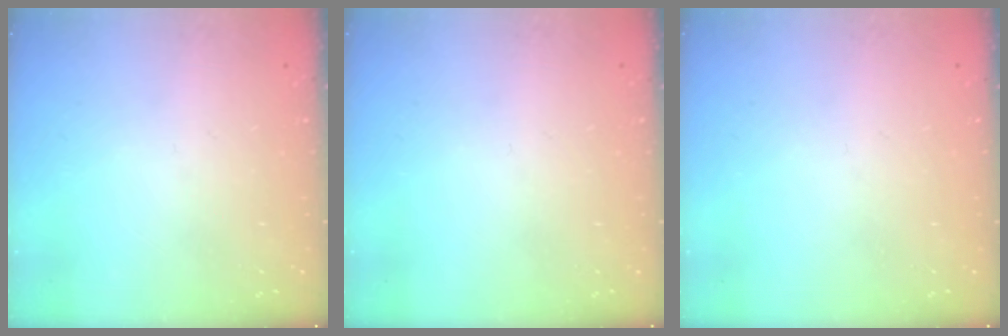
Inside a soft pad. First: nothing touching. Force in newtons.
{"total": 0.0}
{"total": 0.0}